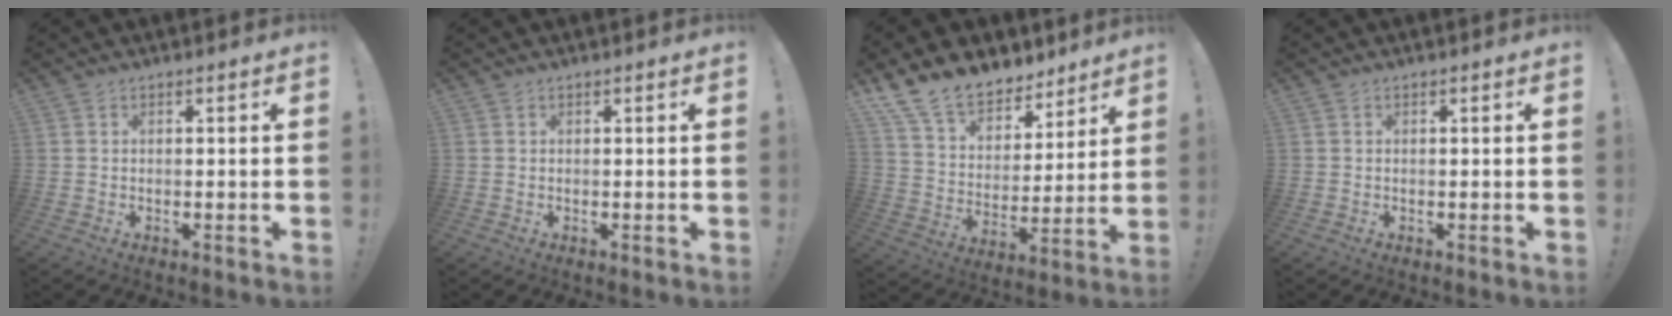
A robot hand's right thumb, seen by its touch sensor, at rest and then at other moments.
{"total": 0.0}
{"total": 14.7, "force": [11.6, 7.9, 4.5], "torque": [-0.093, -0.082, 0.220]}
{"total": 0.0}